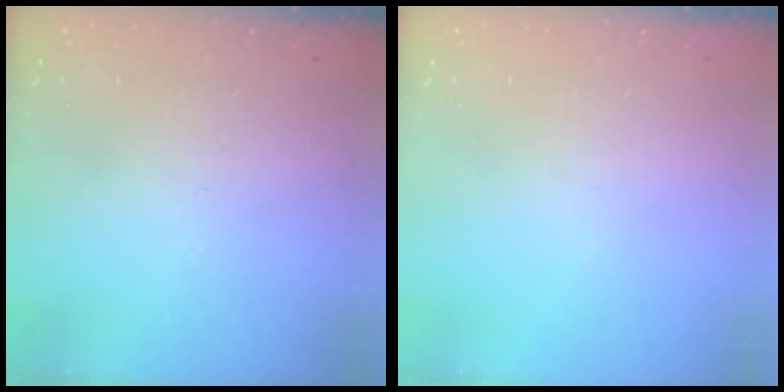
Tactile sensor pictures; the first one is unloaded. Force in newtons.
{"total": 0.0}